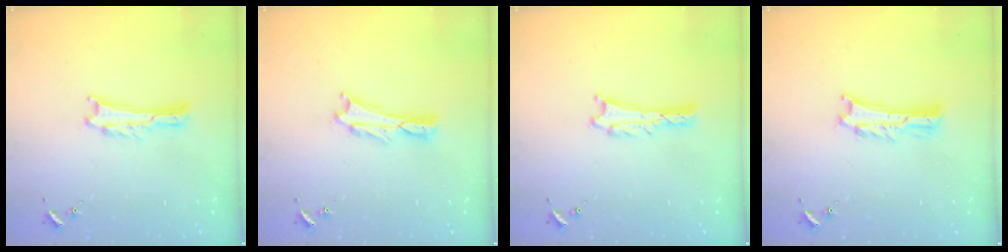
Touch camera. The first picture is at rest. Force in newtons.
{"total": 0.6, "press": 0.6, "slide": 0.2}
{"total": 0.8, "press": 0.8, "slide": 0.1}
{"total": 1.1, "press": 1.1, "slide": 0.2}